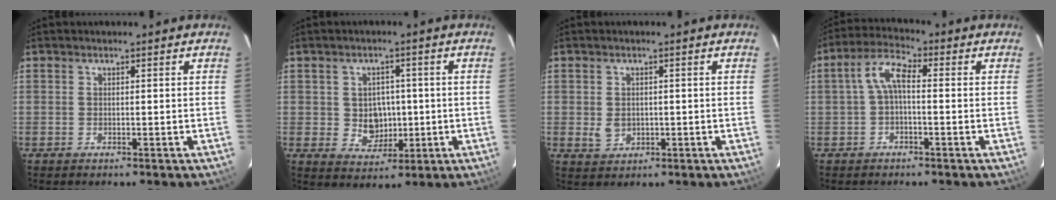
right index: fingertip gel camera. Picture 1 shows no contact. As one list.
[{"total": 5.7, "force": [0.0, 5.3, 2.3], "torque": [-0.044, 0.010, 0.015]}, {"total": 2.9, "force": [-0.1, 2.5, 1.5], "torque": [-0.025, 0.001, 0.005]}, {"total": 5.0, "force": [-0.5, 2.0, 4.5], "torque": [-0.099, 0.020, -0.011]}]